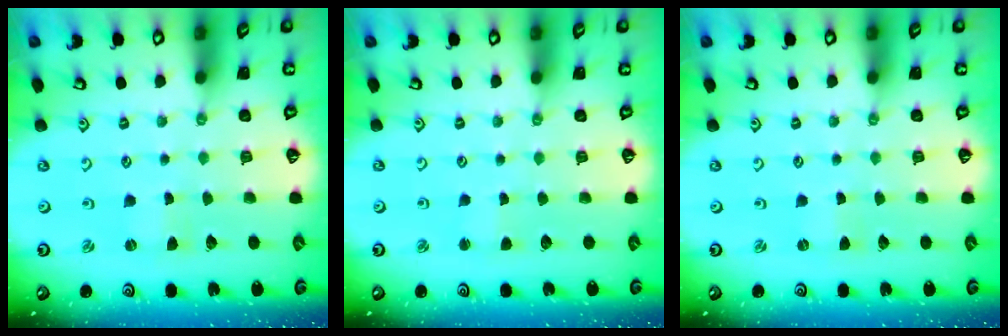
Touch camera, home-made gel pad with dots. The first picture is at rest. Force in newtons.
{"total": 1.8, "press": 1.7, "slide": 0.3}
{"total": 0.0}